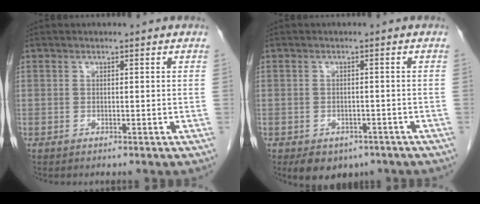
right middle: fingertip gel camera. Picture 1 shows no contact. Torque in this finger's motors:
{"motor_torque": [0.52, -0.34, 0.05, 0.02]}